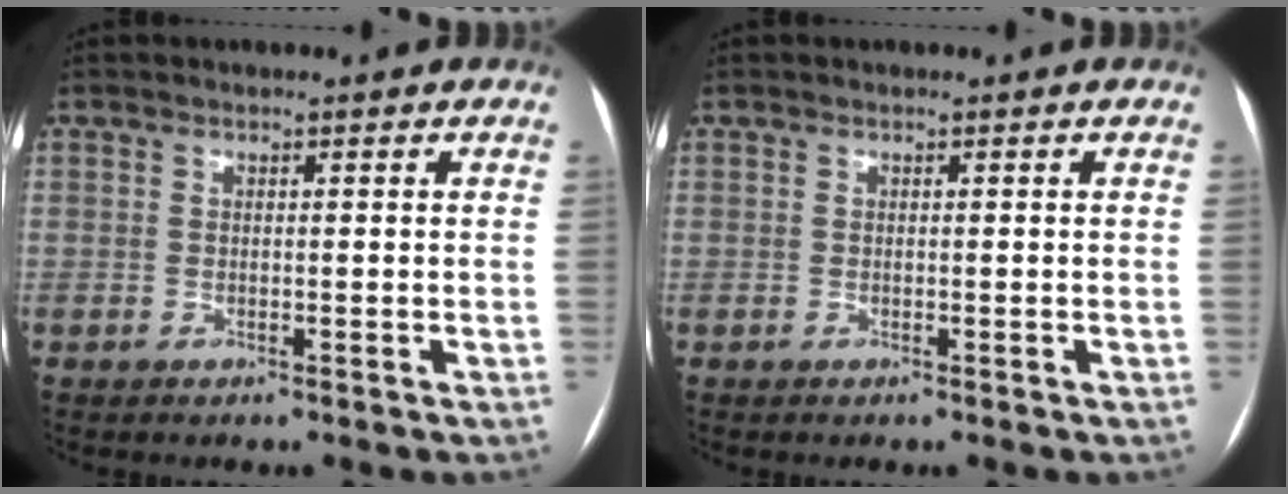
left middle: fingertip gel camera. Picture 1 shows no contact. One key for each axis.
{"total": 0.0}